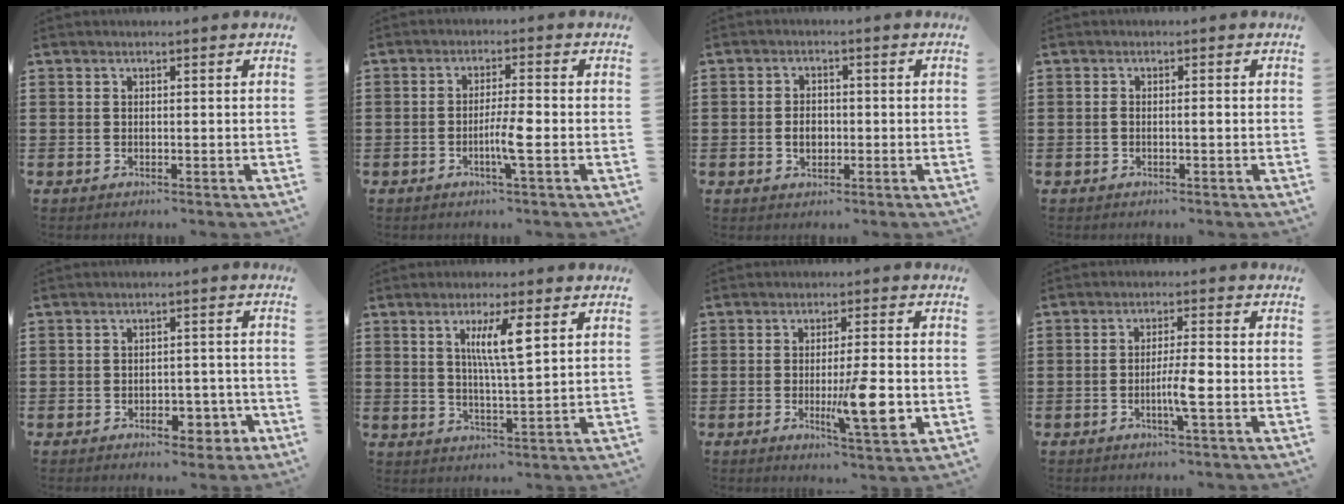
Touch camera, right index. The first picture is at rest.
{"total": 4.6, "force": [-1.3, 0.3, 4.4], "torque": [-0.084, -0.007, -0.026]}
{"total": 2.7, "force": [-0.4, 1.8, 1.9], "torque": [-0.039, 0.005, -0.008]}
{"total": 1.2, "force": [-0.3, 0.2, 1.1], "torque": [-0.022, 0.000, -0.006]}
{"total": 4.6, "force": [-2.7, 2.6, 2.7], "torque": [-0.039, 0.011, -0.047]}
{"total": 6.6, "force": [2.4, 1.0, 6.1], "torque": [-0.124, 0.005, 0.035]}
{"total": 9.7, "force": [-2.1, 1.8, 9.3], "torque": [-0.153, -0.014, -0.033]}
{"total": 4.6, "force": [-1.2, 0.2, 4.4], "torque": [-0.084, -0.006, -0.026]}